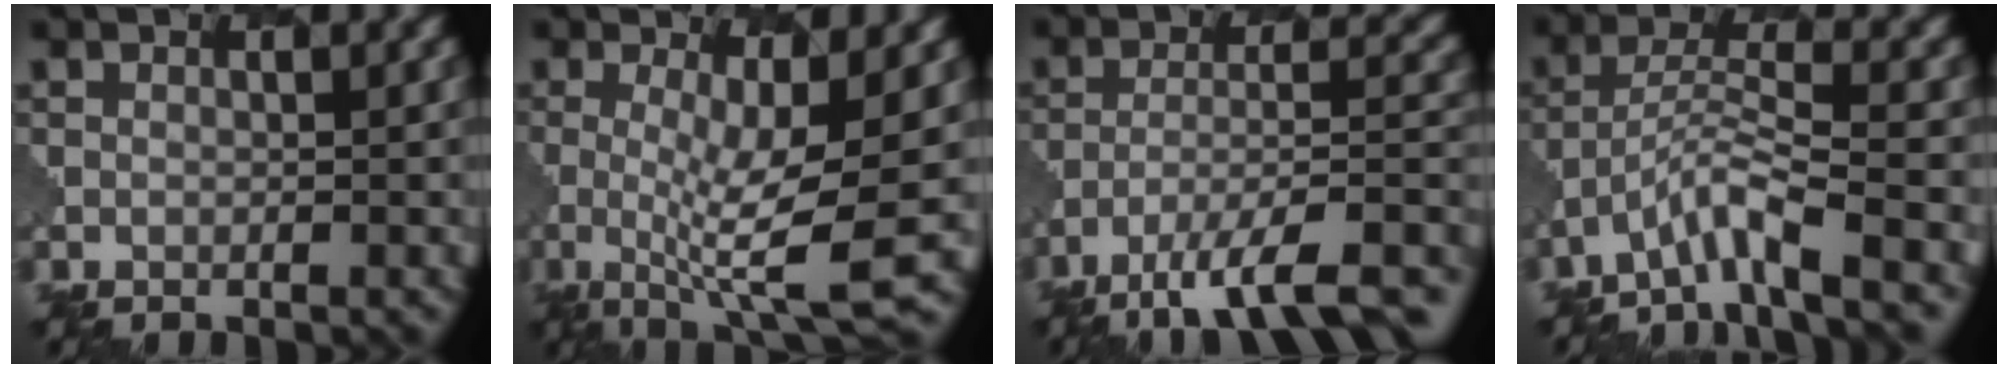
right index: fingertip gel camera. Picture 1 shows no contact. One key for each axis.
{"total": 6.6, "fx": -0.4, "fy": 1.4, "fz": 6.5, "tx": -0.113, "ty": -0.015, "tz": -0.007}
{"total": 11.3, "fx": -7.8, "fy": 3.1, "fz": 7.6, "tx": -0.132, "ty": 0.001, "tz": -0.126}
{"total": 4.2, "fx": -3.0, "fy": 0.4, "fz": 3.0, "tx": -0.058, "ty": 0.006, "tz": -0.064}